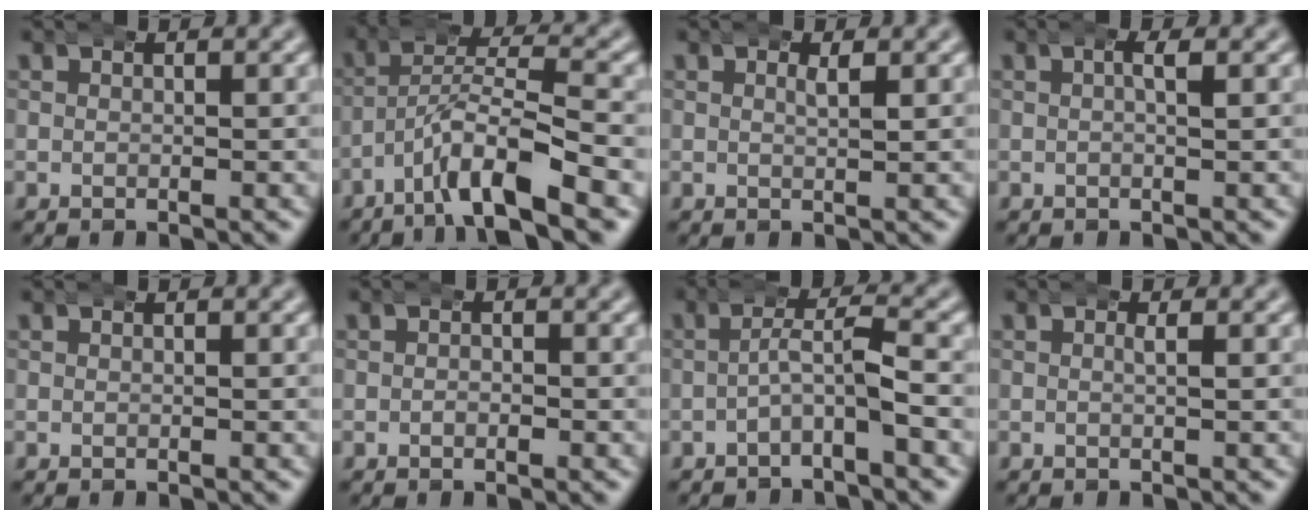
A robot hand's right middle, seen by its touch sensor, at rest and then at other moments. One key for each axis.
{"total": 6.4, "fx": -2.9, "fy": 1.8, "fz": 5.4, "tx": -0.087, "ty": 0.002, "tz": -0.054}
{"total": 1.6, "fx": 0.7, "fy": 0.5, "fz": 1.3, "tx": -0.018, "ty": 0.006, "tz": 0.007}
{"total": 1.4, "fx": 0.5, "fy": 0.2, "fz": 1.3, "tx": -0.017, "ty": 0.008, "tz": 0.003}
{"total": 0.0}
{"total": 0.8, "fx": -0.2, "fy": 0.6, "fz": 0.6, "tx": -0.007, "ty": 0.004, "tz": -0.010}
{"total": 2.1, "fx": -1.5, "fy": 0.0, "fz": 1.5, "tx": -0.028, "ty": 0.007, "tz": -0.031}
{"total": 0.9, "fx": 0.1, "fy": 0.2, "fz": 0.9, "tx": -0.015, "ty": 0.005, "tz": -0.002}